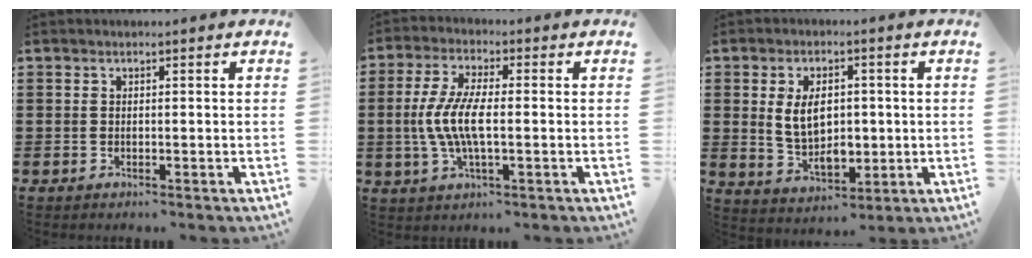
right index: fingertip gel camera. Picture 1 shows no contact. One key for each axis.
{"total": 7.4, "fx": -1.1, "fy": 2.3, "fz": 6.9, "tx": -0.164, "ty": -0.010, "tz": -0.031}
{"total": 6.8, "fx": 0.9, "fy": 4.3, "fz": 5.2, "tx": -0.085, "ty": 0.006, "tz": 0.010}